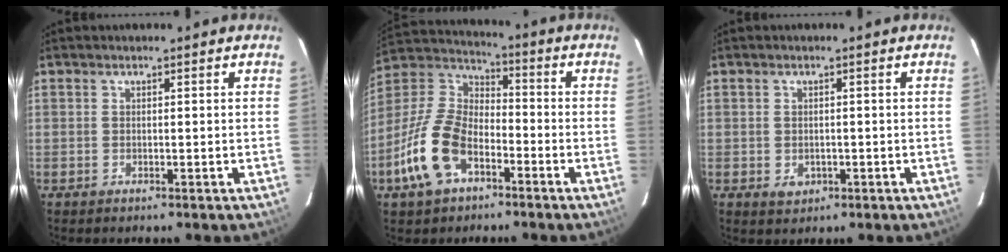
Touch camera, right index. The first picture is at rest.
{"total": 15.5, "force": [-7.6, 8.6, 10.4], "torque": [-0.224, 0.004, -0.144]}
{"total": 2.5, "force": [-0.7, 2.1, 1.1], "torque": [-0.019, -0.002, -0.002]}